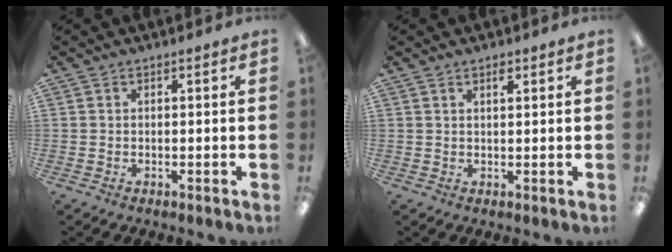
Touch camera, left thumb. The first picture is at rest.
{"total": 1.8, "force": [1.3, 0.6, 1.1], "torque": [-0.015, -0.003, 0.022]}